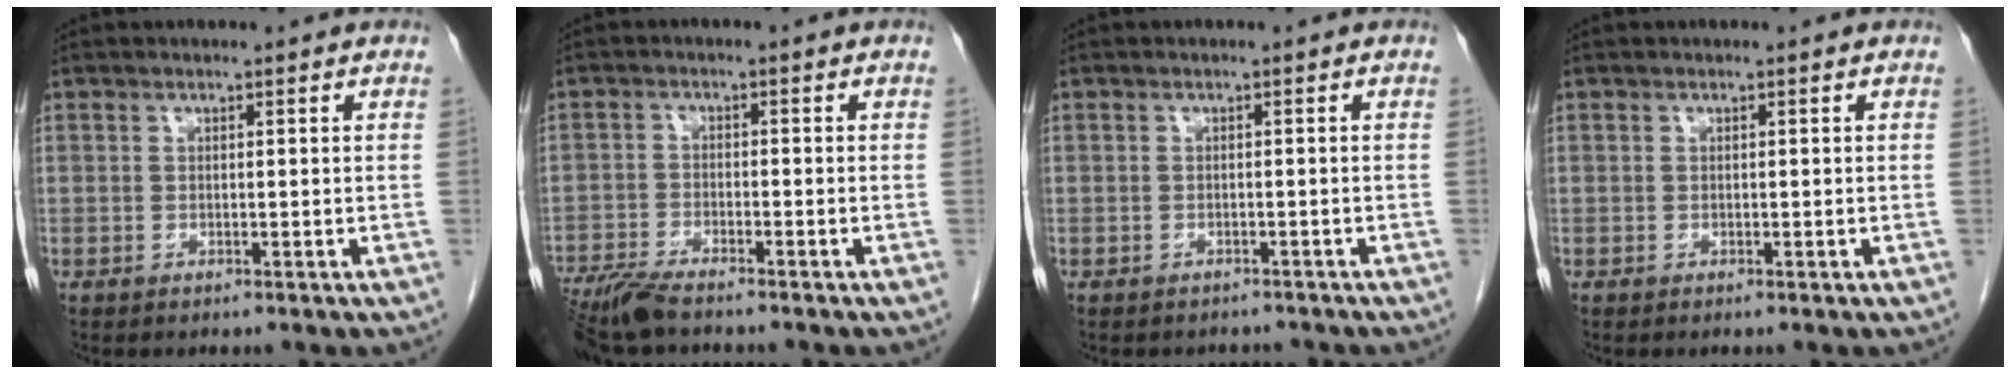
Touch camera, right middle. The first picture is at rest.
{"total": 6.6, "force": [-5.8, 0.6, 3.3], "torque": [-0.058, -0.020, -0.106]}
{"total": 2.8, "force": [-2.6, 1.1, 0.1], "torque": [-0.005, -0.002, -0.033]}
{"total": 0.0}